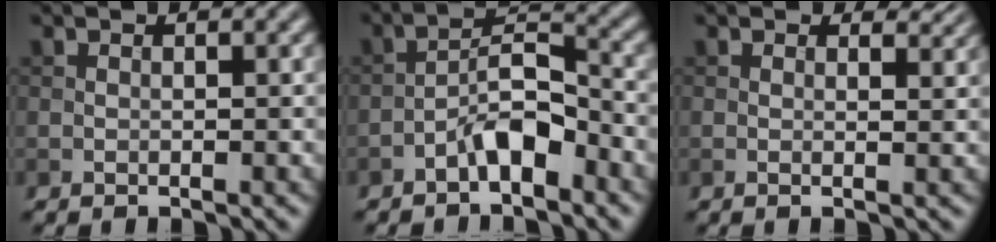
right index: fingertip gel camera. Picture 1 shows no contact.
{"total": 4.3, "force": [-2.6, 1.4, 3.1], "torque": [-0.051, 0.020, -0.053]}
{"total": 1.6, "force": [1.3, 0.5, 0.9], "torque": [-0.016, -0.009, 0.008]}